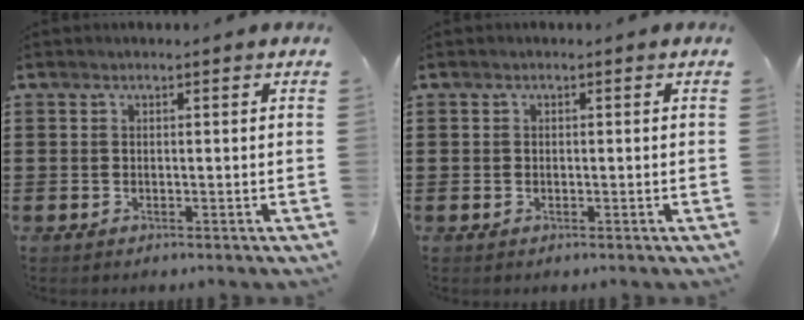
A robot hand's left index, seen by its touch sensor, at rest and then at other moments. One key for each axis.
{"total": 0.0}